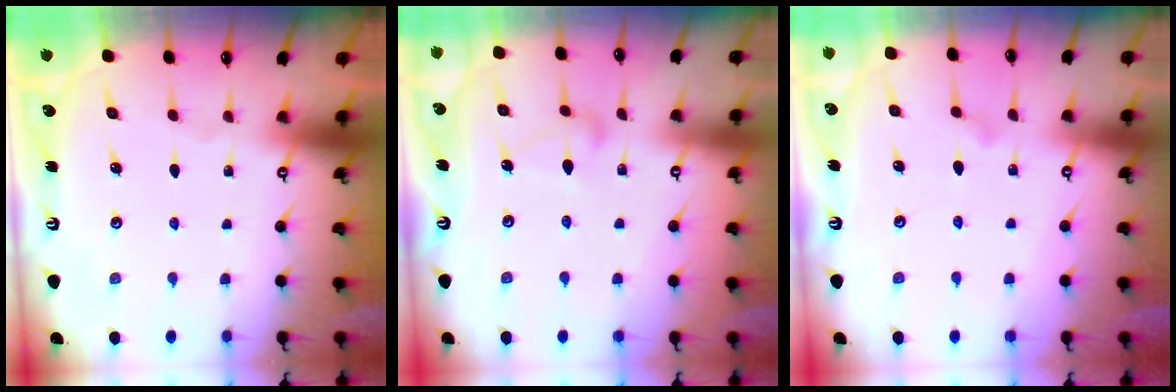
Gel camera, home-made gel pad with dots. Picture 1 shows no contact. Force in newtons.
{"total": 7.2, "press": 7.2, "slide": 0.4}
{"total": 6.7, "press": 6.7, "slide": 0.5}